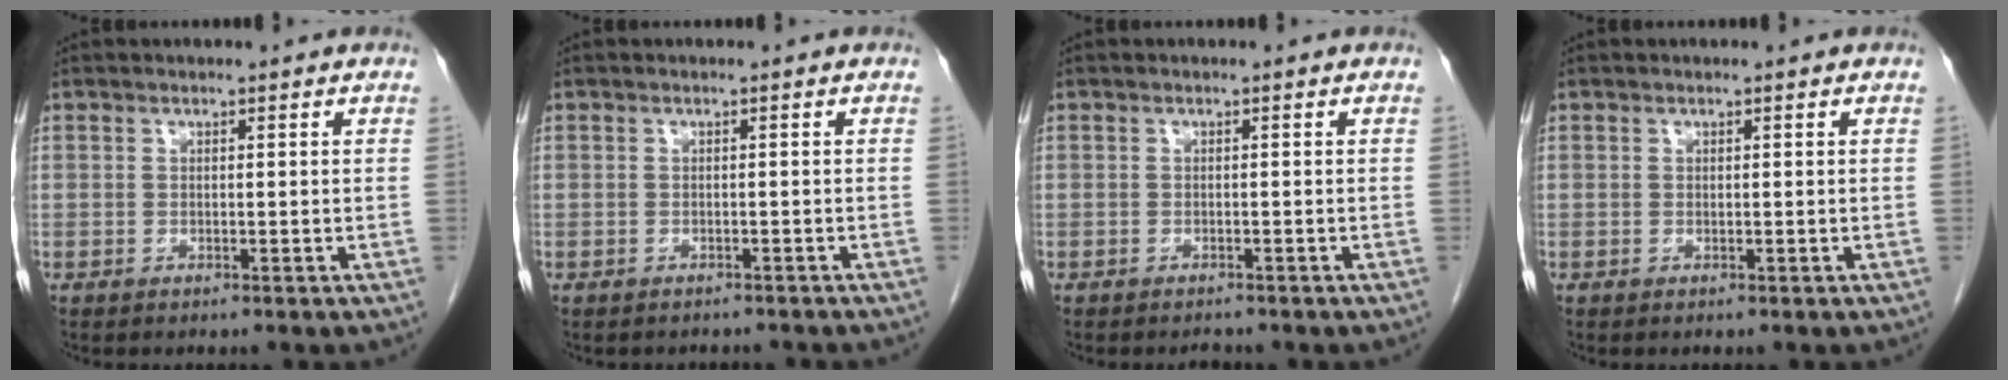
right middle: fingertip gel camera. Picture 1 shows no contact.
{"total": 3.0, "force": [-2.7, 1.2, 0.6], "torque": [-0.012, -0.001, -0.032]}
{"total": 0.9, "force": [-0.8, 0.2, 0.1], "torque": [-0.005, -0.002, -0.011]}
{"total": 0.0}